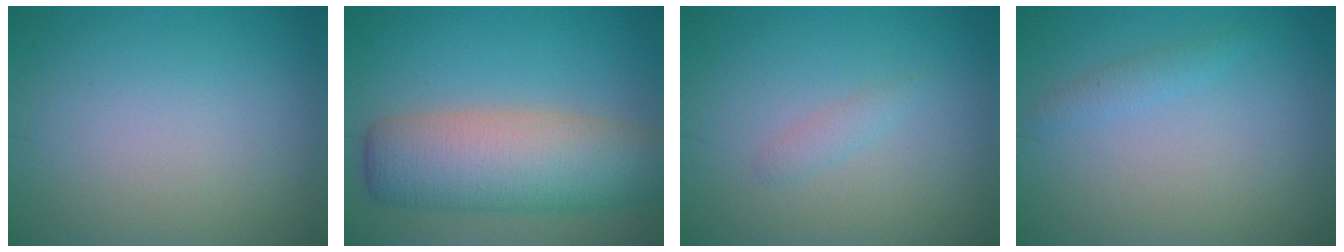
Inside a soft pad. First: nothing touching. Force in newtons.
{"total": 9.1, "press": 9.1, "slide": 0.5}
{"total": 0.9, "press": 0.9, "slide": 0.0}
{"total": 1.1, "press": 1.1, "slide": 0.1}